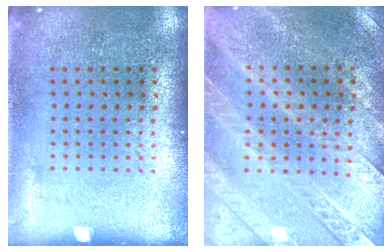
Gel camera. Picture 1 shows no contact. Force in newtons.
{"total": 3.0, "press": 2.7, "slide": 1.1}